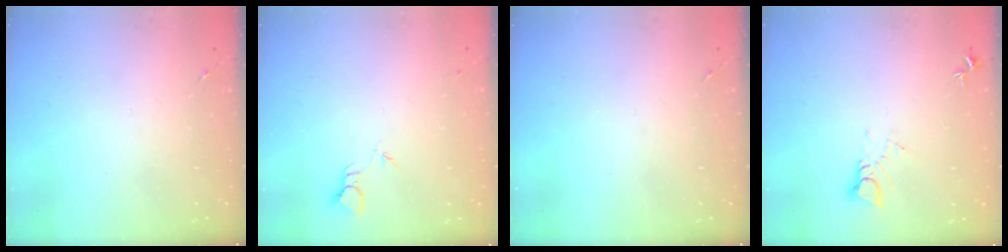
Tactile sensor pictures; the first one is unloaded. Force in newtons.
{"total": 2.3, "press": 2.3, "slide": 0.1}
{"total": 0.0}
{"total": 3.8, "press": 3.8, "slide": 0.3}